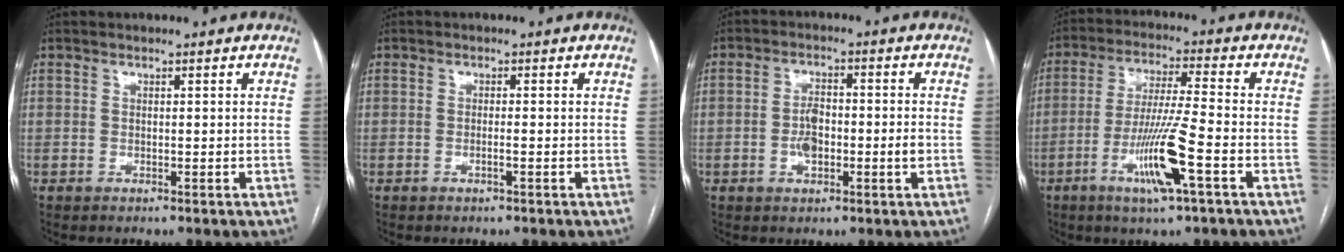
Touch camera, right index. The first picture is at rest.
{"total": 1.1, "force": [-0.5, -0.1, 1.0], "torque": [-0.020, 0.000, -0.008]}
{"total": 5.2, "force": [-1.1, 1.9, 4.8], "torque": [-0.098, 0.007, -0.019]}
{"total": 11.0, "force": [-4.4, -0.3, 10.1], "torque": [-0.197, -0.014, -0.084]}